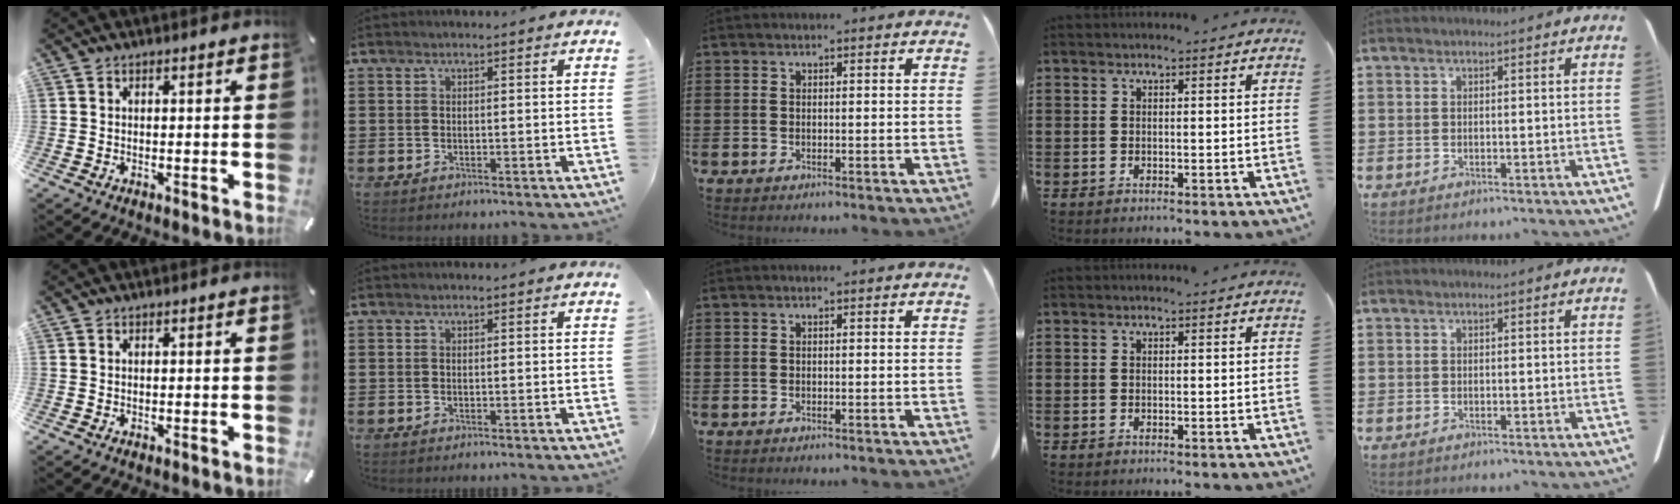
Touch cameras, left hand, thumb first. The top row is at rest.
{}